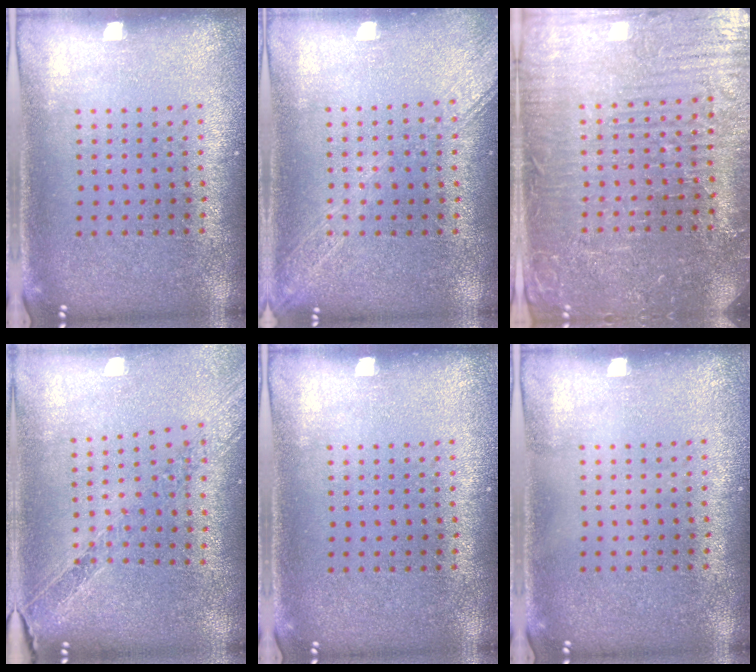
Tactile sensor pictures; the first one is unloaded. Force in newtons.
{"total": 1.6, "press": 1.6, "slide": 0.3}
{"total": 4.5, "press": 4.4, "slide": 1.3}
{"total": 1.1, "press": 1.1, "slide": 0.1}
{"total": 0.0}
{"total": 0.0}